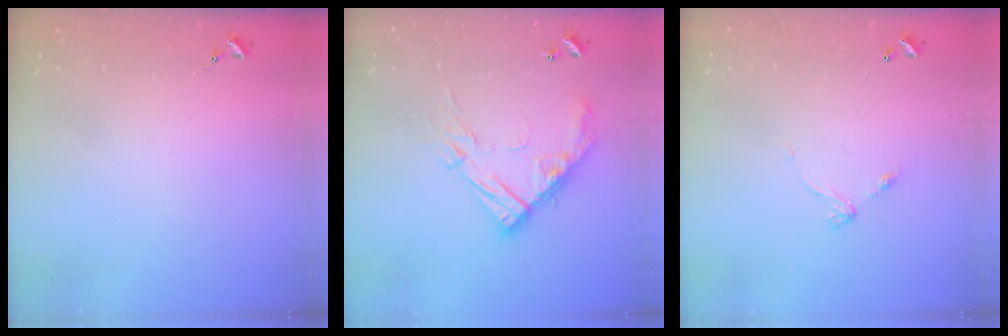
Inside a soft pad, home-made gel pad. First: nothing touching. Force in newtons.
{"total": 16.5, "press": 16.5, "slide": 1.5}
{"total": 5.6, "press": 5.6, "slide": 0.5}